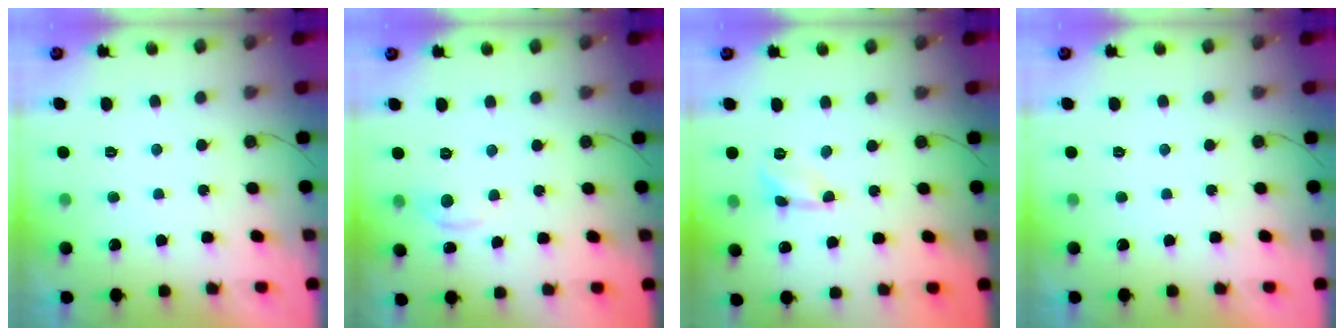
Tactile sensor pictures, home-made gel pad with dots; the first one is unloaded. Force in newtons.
{"total": 3.8, "press": 3.7, "slide": 0.5}
{"total": 2.3, "press": 2.3, "slide": 0.2}
{"total": 0.0}